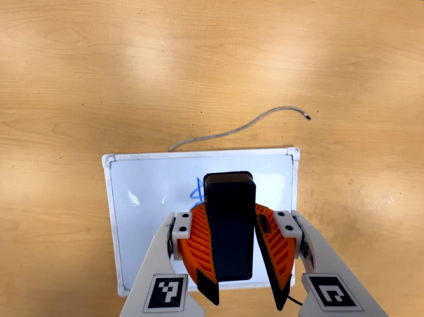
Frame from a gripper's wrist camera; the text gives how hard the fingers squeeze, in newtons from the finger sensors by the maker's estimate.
{"total": 8.8, "left": 9.1, "right": 8.4}